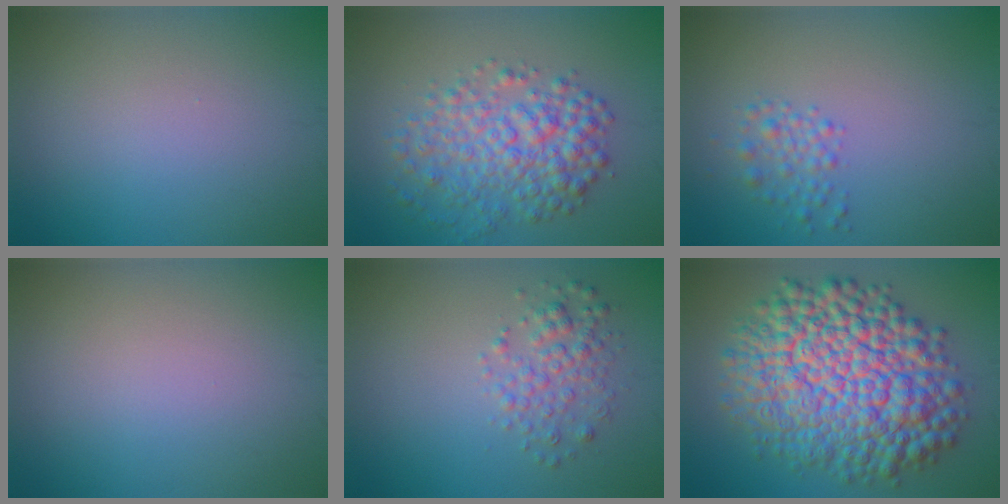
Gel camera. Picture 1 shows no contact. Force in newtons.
{"total": 5.8, "press": 5.8, "slide": 0.1}
{"total": 1.8, "press": 1.8, "slide": 0.1}
{"total": 0.0}
{"total": 2.6, "press": 2.6, "slide": 0.0}
{"total": 14.5, "press": 14.5, "slide": 0.3}